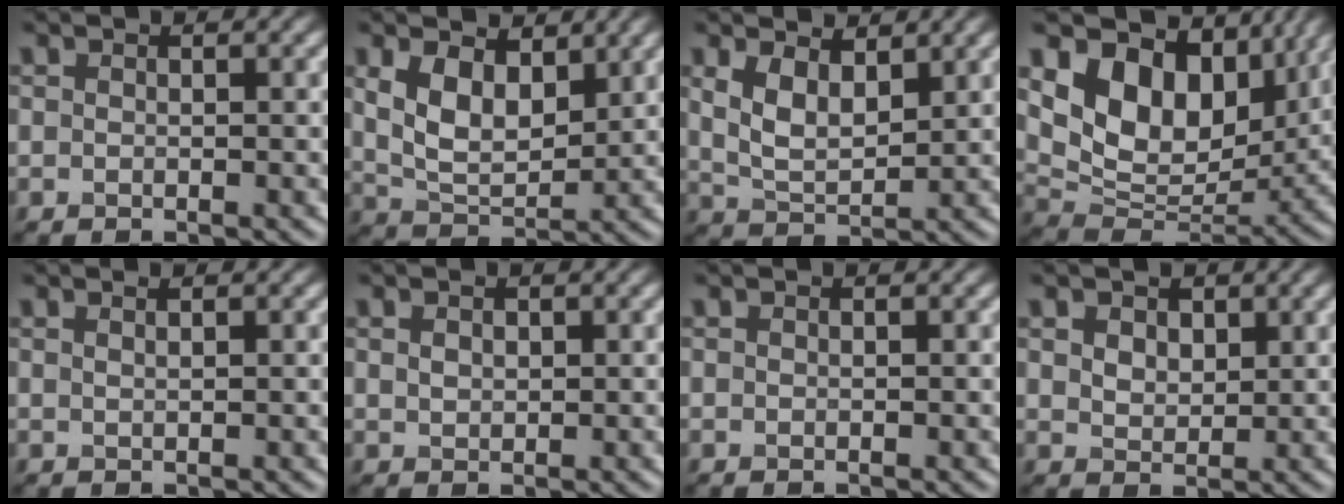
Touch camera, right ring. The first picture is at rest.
{"total": 5.8, "force": [2.4, 3.1, 4.3], "torque": [-0.092, -0.004, 0.043]}
{"total": 4.3, "force": [2.2, 2.1, 3.0], "torque": [-0.071, -0.001, 0.044]}
{"total": 12.1, "force": [5.4, 7.8, 7.5], "torque": [-0.142, -0.001, 0.105]}
{"total": 0.8, "force": [0.6, 0.2, 0.5], "torque": [-0.005, 0.001, 0.006]}
{"total": 1.2, "force": [0.5, 0.8, 0.7], "torque": [-0.015, 0.001, 0.012]}
{"total": 0.0}
{"total": 2.9, "force": [1.5, 2.0, 1.5], "torque": [-0.033, 0.011, 0.019]}